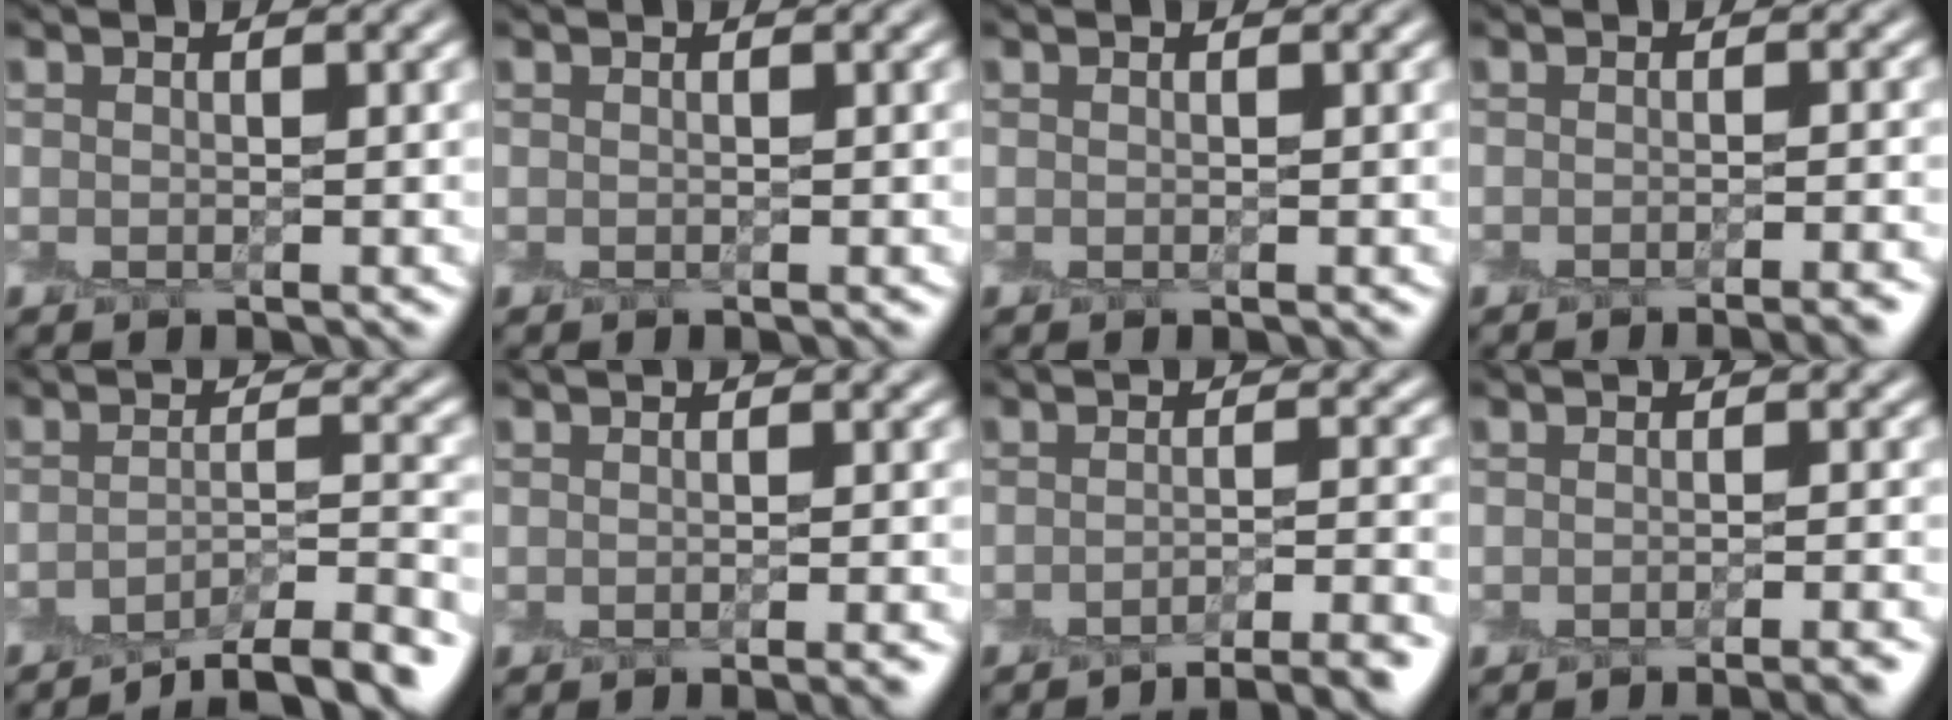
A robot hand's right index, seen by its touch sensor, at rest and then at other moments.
{"total": 0.0}
{"total": 0.0}
{"total": 2.7, "force": [-2.2, 0.2, 1.4], "torque": [-0.010, -0.003, -0.027]}
{"total": 6.0, "force": [-5.0, 1.3, 3.2], "torque": [-0.045, -0.003, -0.075]}
{"total": 2.0, "force": [-1.6, 0.1, 1.2], "torque": [-0.008, -0.007, -0.020]}
{"total": 4.9, "force": [-3.9, 0.8, 2.8], "torque": [-0.035, 0.000, -0.054]}
{"total": 3.2, "force": [-2.7, 0.4, 1.6], "torque": [-0.010, -0.003, -0.032]}